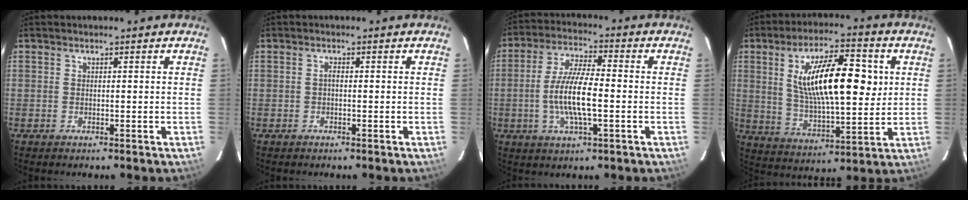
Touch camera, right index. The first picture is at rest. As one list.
[{"total": 0.6, "force": [-0.2, 0.3, 0.5], "torque": [-0.009, 0.004, -0.005]}, {"total": 10.6, "force": [-1.9, 2.6, 10.1], "torque": [-0.200, -0.001, -0.039]}, {"total": 18.2, "force": [4.1, 6.3, 16.5], "torque": [-0.284, 0.014, 0.077]}]